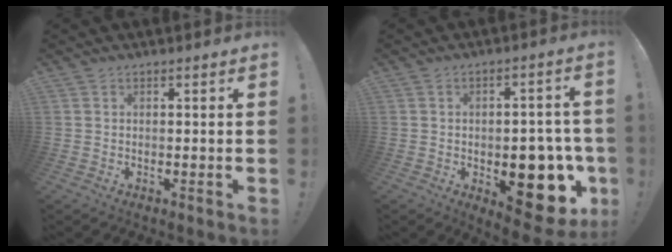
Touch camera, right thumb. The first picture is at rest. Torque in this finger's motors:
{"motor_torque": [1.03, 1.59, 1.29, -0.98, 0.45]}